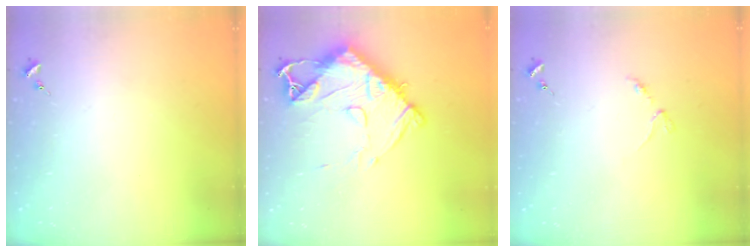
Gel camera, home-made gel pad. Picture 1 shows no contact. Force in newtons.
{"total": 14.4, "press": 14.3, "slide": 1.4}
{"total": 2.9, "press": 2.8, "slide": 0.4}